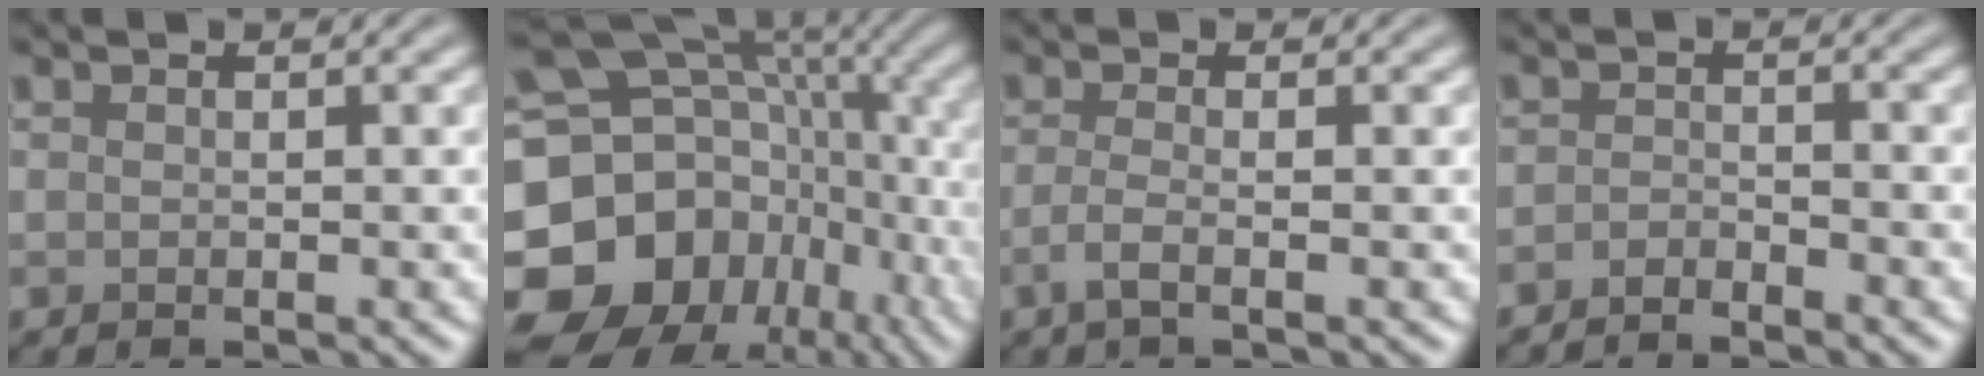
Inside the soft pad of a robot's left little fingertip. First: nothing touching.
{"total": 19.7, "force": [-4.7, 15.6, 11.0], "torque": [-0.222, 0.008, -0.060]}
{"total": 2.0, "force": [-0.8, 0.5, 1.8], "torque": [-0.033, -0.001, -0.025]}
{"total": 1.6, "force": [-1.5, 0.2, 0.4], "torque": [-0.007, 0.002, -0.033]}